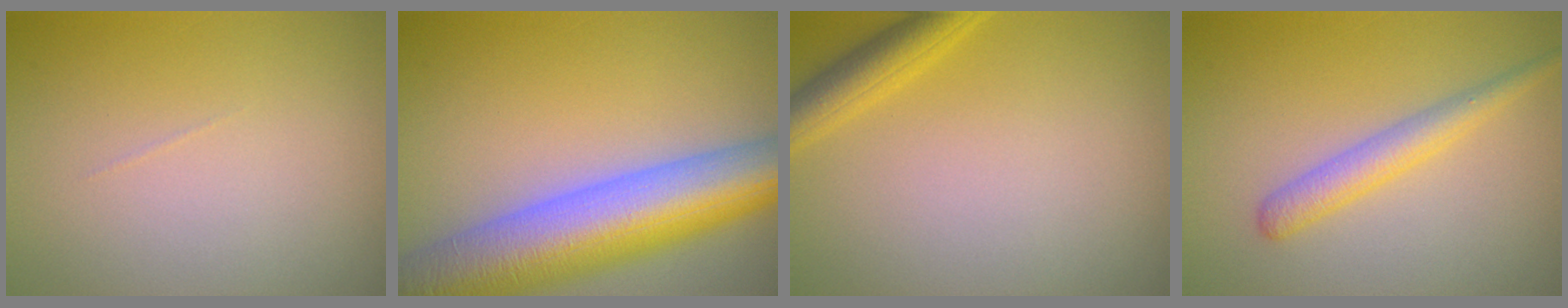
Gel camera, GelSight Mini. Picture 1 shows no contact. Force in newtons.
{"total": 11.8, "press": 11.7, "slide": 0.4}
{"total": 2.8, "press": 2.8, "slide": 0.2}
{"total": 2.7, "press": 2.7, "slide": 0.0}